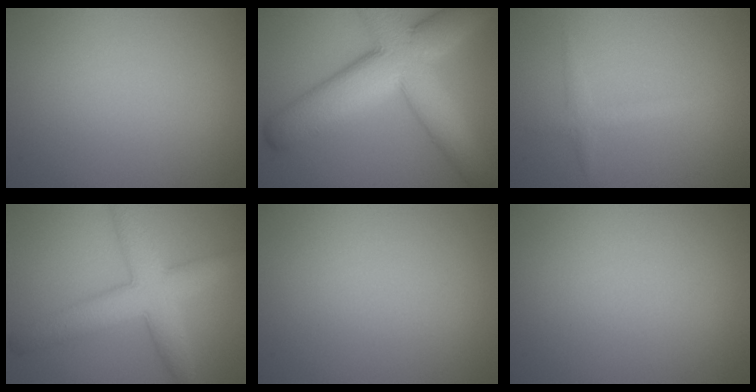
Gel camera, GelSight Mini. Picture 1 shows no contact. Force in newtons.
{"total": 12.0, "press": 11.9, "slide": 0.9}
{"total": 1.5, "press": 1.5, "slide": 0.1}
{"total": 6.3, "press": 6.3, "slide": 0.2}
{"total": 0.0}
{"total": 0.0}